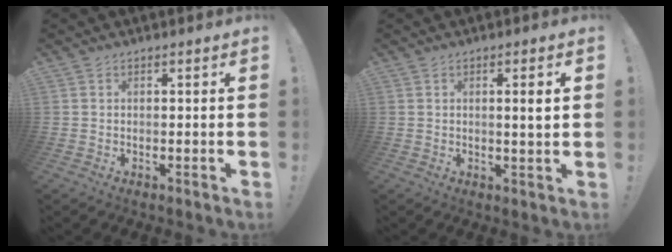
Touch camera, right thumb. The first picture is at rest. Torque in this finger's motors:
{"motor_torque": [-0.23, 0.23, -0.03, 0.29, 0.03]}